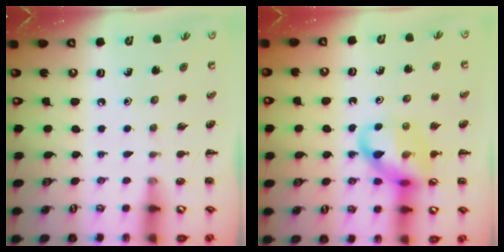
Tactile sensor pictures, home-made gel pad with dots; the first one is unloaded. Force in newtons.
{"total": 13.1, "press": 12.9, "slide": 2.2}